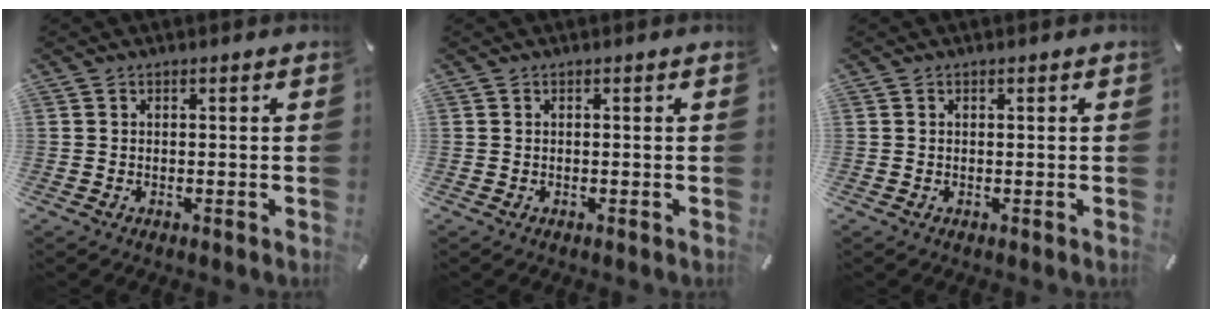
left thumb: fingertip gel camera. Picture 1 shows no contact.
{"total": 0.0}
{"total": 0.0}